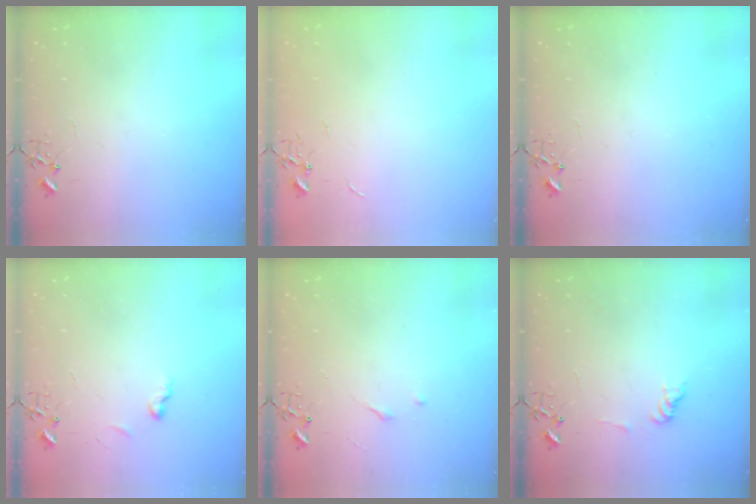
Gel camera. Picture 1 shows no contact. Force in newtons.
{"total": 0.7, "press": 0.7, "slide": 0.1}
{"total": 0.0}
{"total": 5.8, "press": 5.7, "slide": 0.7}
{"total": 2.7, "press": 2.7, "slide": 0.4}
{"total": 6.1, "press": 6.1, "slide": 0.4}